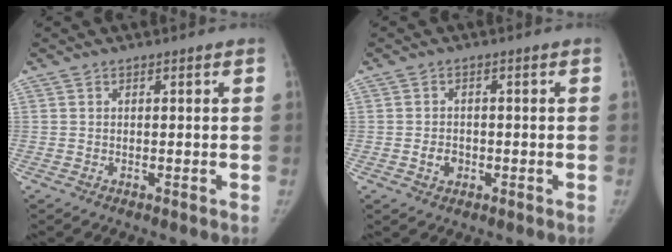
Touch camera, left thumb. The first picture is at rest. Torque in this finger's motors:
{"motor_torque": [-0.49, 0.52, 0.50, 0.10, -0.01]}